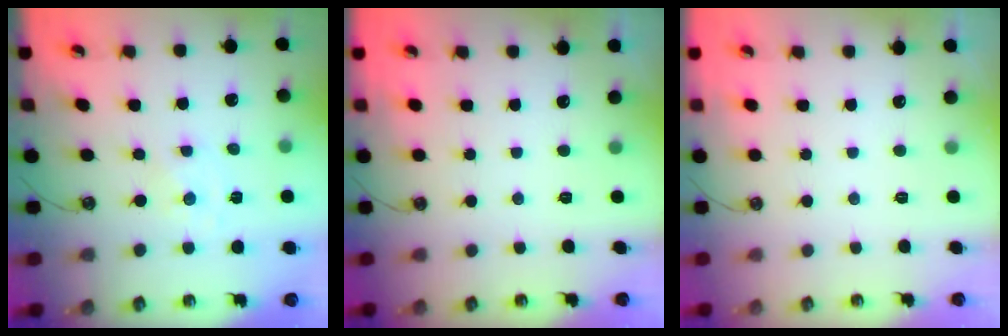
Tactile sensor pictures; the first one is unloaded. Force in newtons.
{"total": 0.0}
{"total": 0.0}